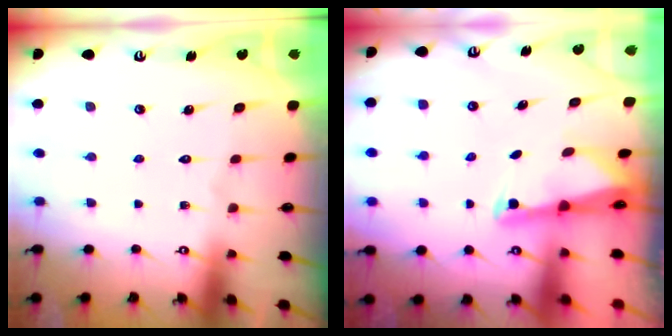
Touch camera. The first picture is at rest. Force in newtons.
{"total": 1.8, "press": 1.7, "slide": 0.3}